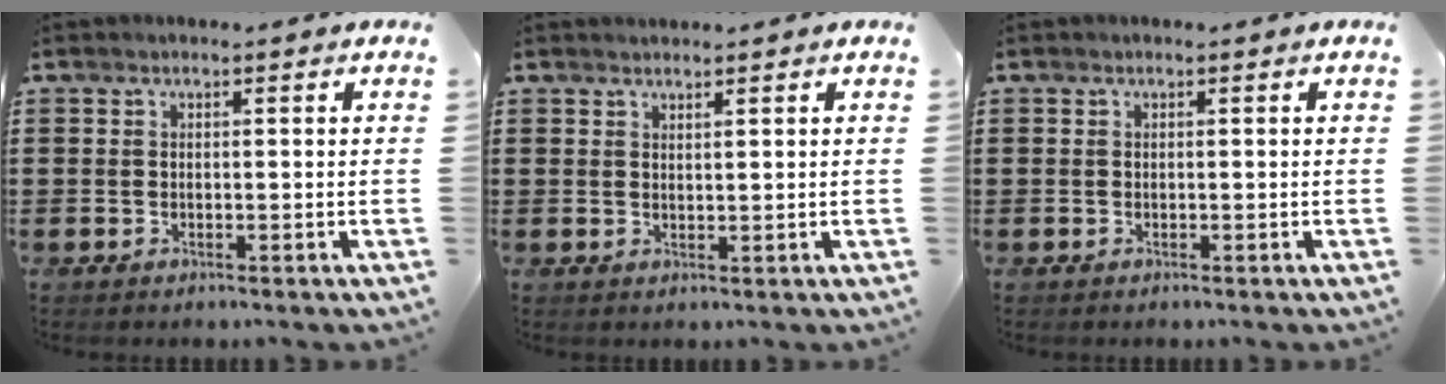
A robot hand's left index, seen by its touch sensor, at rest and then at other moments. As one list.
[{"total": 1.2, "force": [1.1, -0.1, 0.4], "torque": [-0.008, 0.000, 0.021]}, {"total": 0.0}]